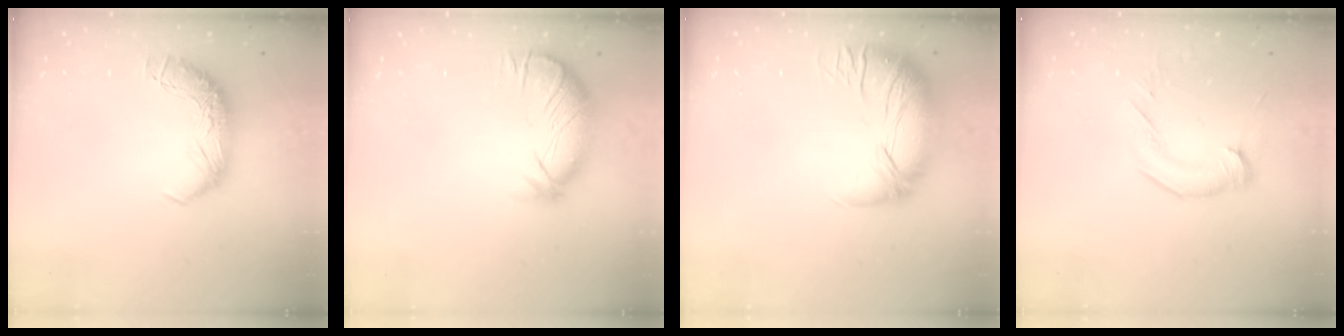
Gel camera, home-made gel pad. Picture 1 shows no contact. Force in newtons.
{"total": 3.8, "press": 3.2, "slide": 2.1}
{"total": 2.8, "press": 0.1, "slide": 2.8}
{"total": 2.1, "press": 2.1, "slide": 0.5}